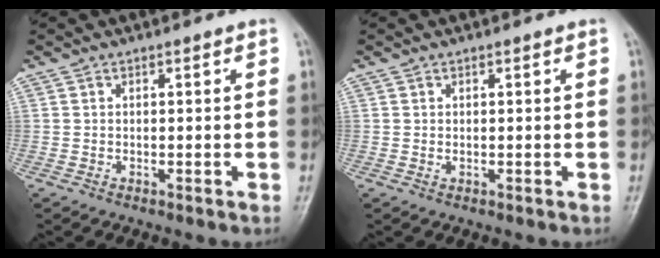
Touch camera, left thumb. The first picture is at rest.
{"total": 0.6, "force": [0.2, 0.3, 0.5], "torque": [-0.008, 0.001, 0.005]}